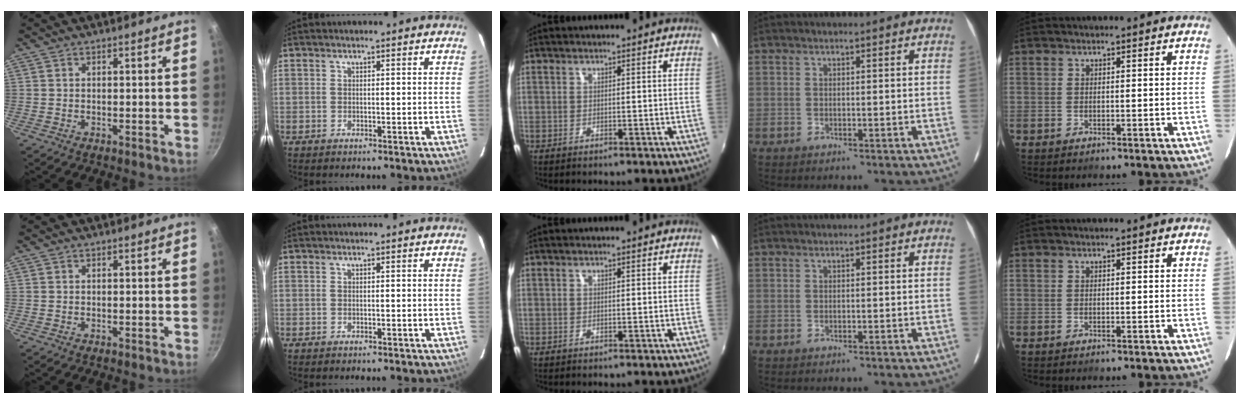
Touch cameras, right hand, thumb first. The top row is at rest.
{}